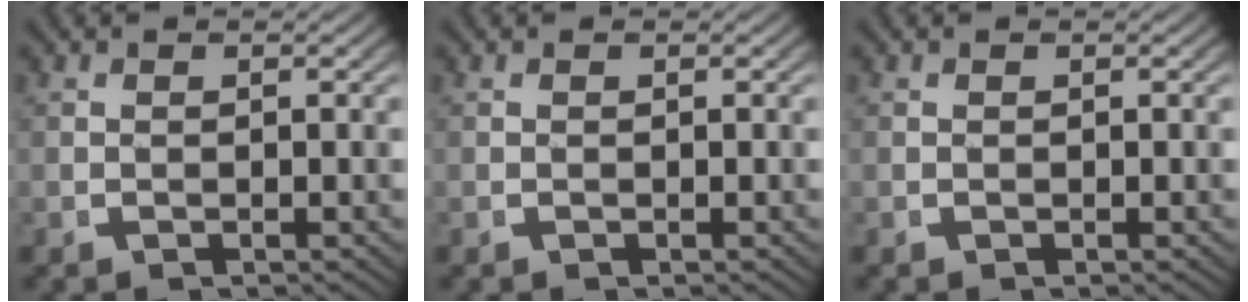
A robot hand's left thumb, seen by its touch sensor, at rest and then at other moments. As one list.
[{"total": 0.0}, {"total": 0.0}]